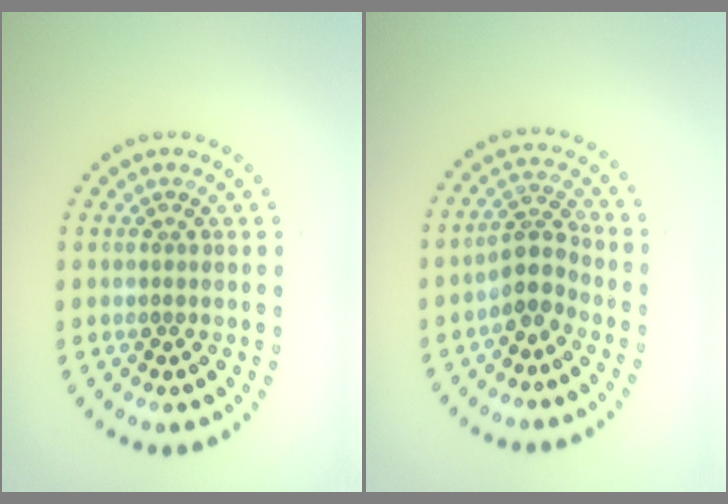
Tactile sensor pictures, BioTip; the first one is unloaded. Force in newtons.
{"total": 2.8, "press": 2.2, "slide": 1.8}